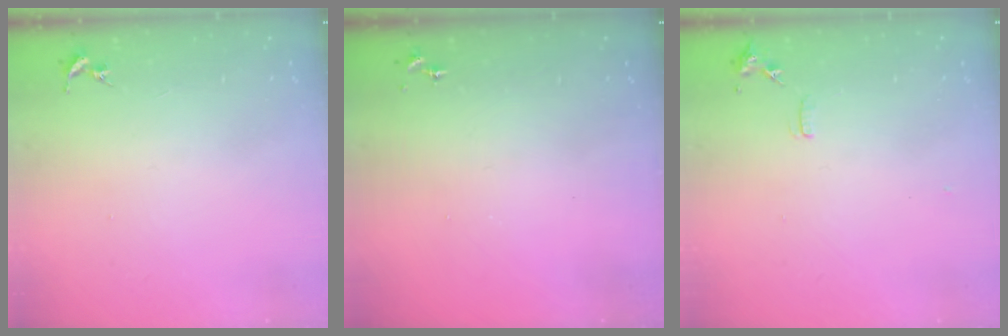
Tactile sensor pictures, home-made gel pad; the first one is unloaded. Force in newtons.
{"total": 0.0}
{"total": 6.8, "press": 6.7, "slide": 0.9}